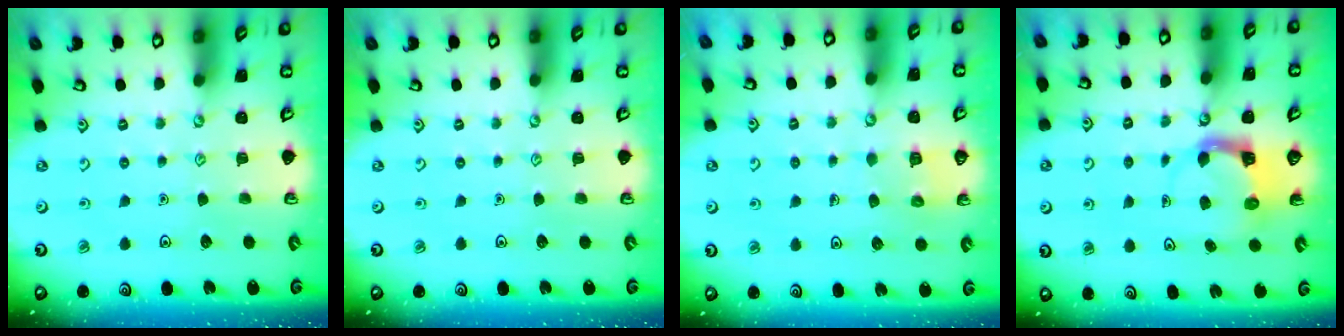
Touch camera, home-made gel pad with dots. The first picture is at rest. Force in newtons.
{"total": 0.0}
{"total": 5.2, "press": 5.2, "slide": 0.3}
{"total": 4.0, "press": 3.9, "slide": 0.4}